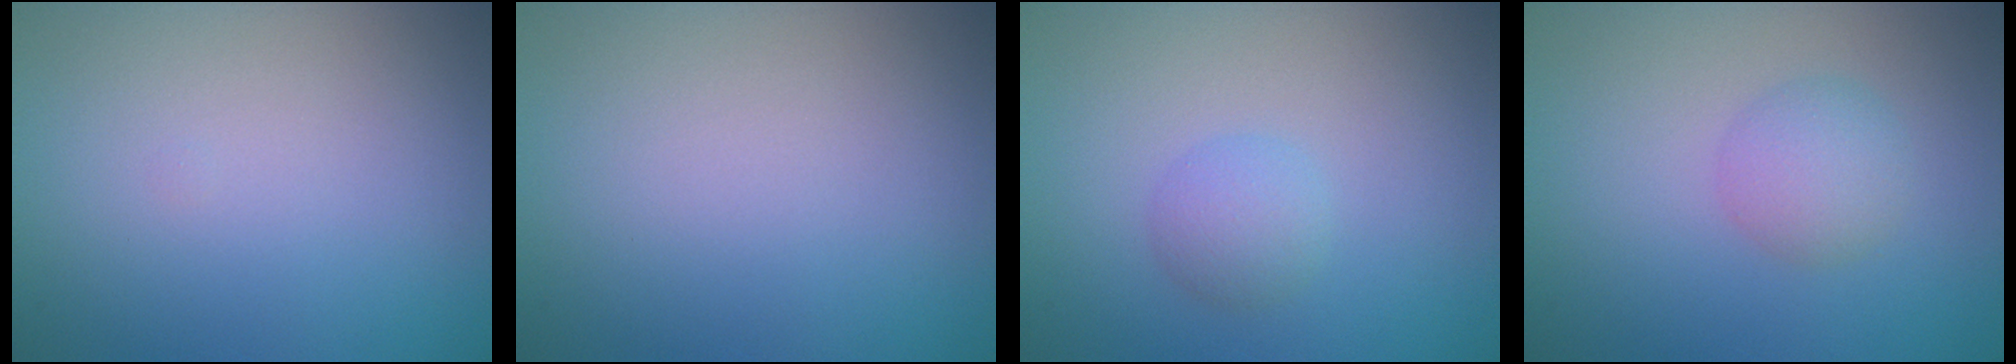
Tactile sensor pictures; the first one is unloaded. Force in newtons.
{"total": 0.0}
{"total": 1.7, "press": 1.7, "slide": 0.0}
{"total": 2.2, "press": 2.2, "slide": 0.1}